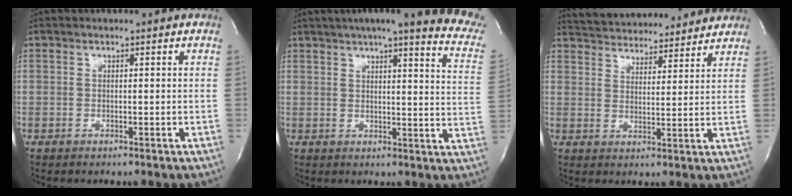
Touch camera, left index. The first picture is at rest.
{"total": 21.9, "force": [17.9, 2.1, 12.5], "torque": [-0.163, -0.030, 0.197]}
{"total": 16.7, "force": [15.8, 3.7, 4.2], "torque": [-0.073, 0.024, 0.222]}